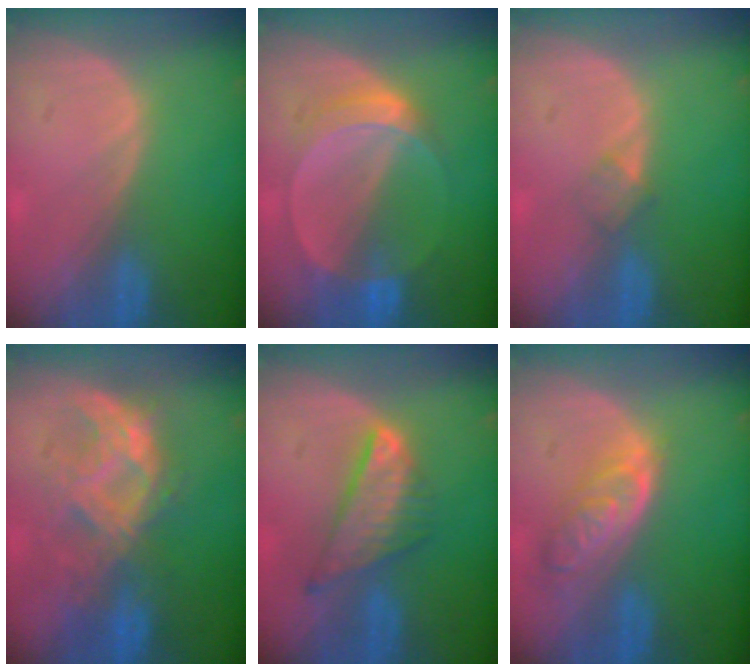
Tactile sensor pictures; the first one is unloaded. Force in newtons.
{"total": 5.8, "press": 5.3, "slide": 2.3}
{"total": 1.8, "press": 1.8, "slide": 0.2}
{"total": 8.6, "press": 8.4, "slide": 1.9}
{"total": 7.9, "press": 6.7, "slide": 4.3}
{"total": 6.4, "press": 5.7, "slide": 2.9}